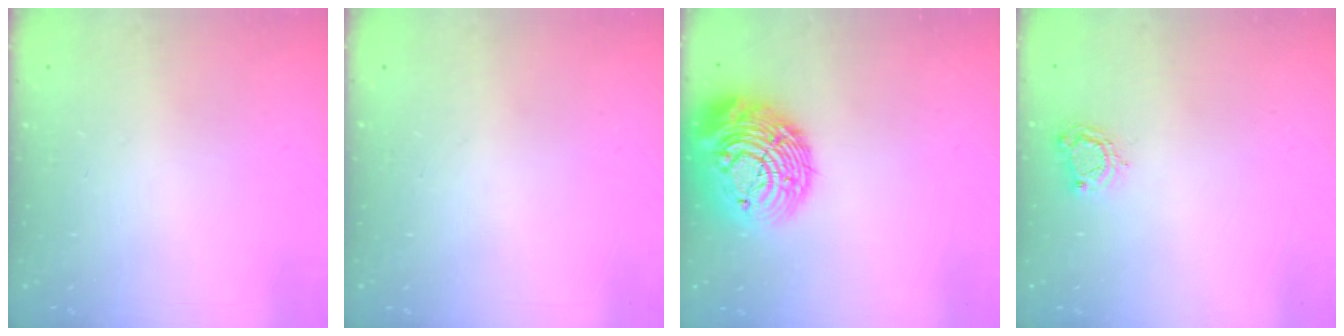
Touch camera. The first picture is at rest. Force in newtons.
{"total": 0.0}
{"total": 19.5, "press": 19.5, "slide": 1.7}
{"total": 4.8, "press": 4.8, "slide": 0.2}